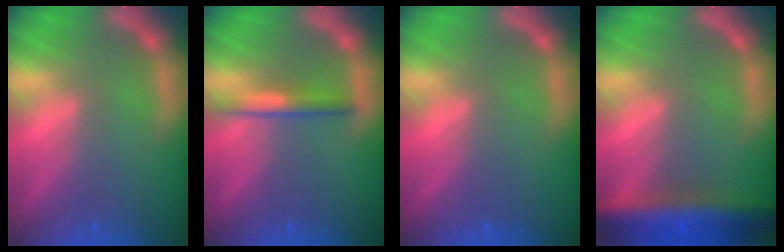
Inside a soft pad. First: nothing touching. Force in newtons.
{"total": 2.5}
{"total": 0.0}
{"total": 8.5}